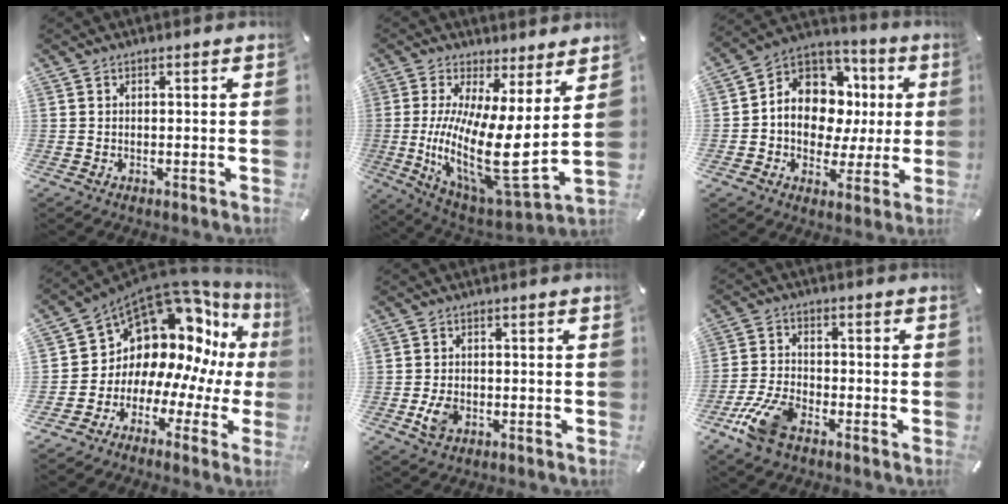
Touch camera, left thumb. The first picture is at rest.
{"total": 18.7, "force": [0.7, 5.0, 18.0], "torque": [-0.352, -0.053, 0.018]}
{"total": 13.1, "force": [1.8, 11.3, 6.3], "torque": [-0.111, -0.019, 0.043]}
{"total": 13.6, "force": [7.0, 9.8, 6.3], "torque": [-0.116, -0.100, 0.132]}
{"total": 4.7, "force": [-1.3, 3.3, 3.1], "torque": [-0.063, -0.003, -0.027]}
{"total": 10.0, "force": [-5.5, 5.4, 6.3], "torque": [-0.136, 0.019, -0.101]}